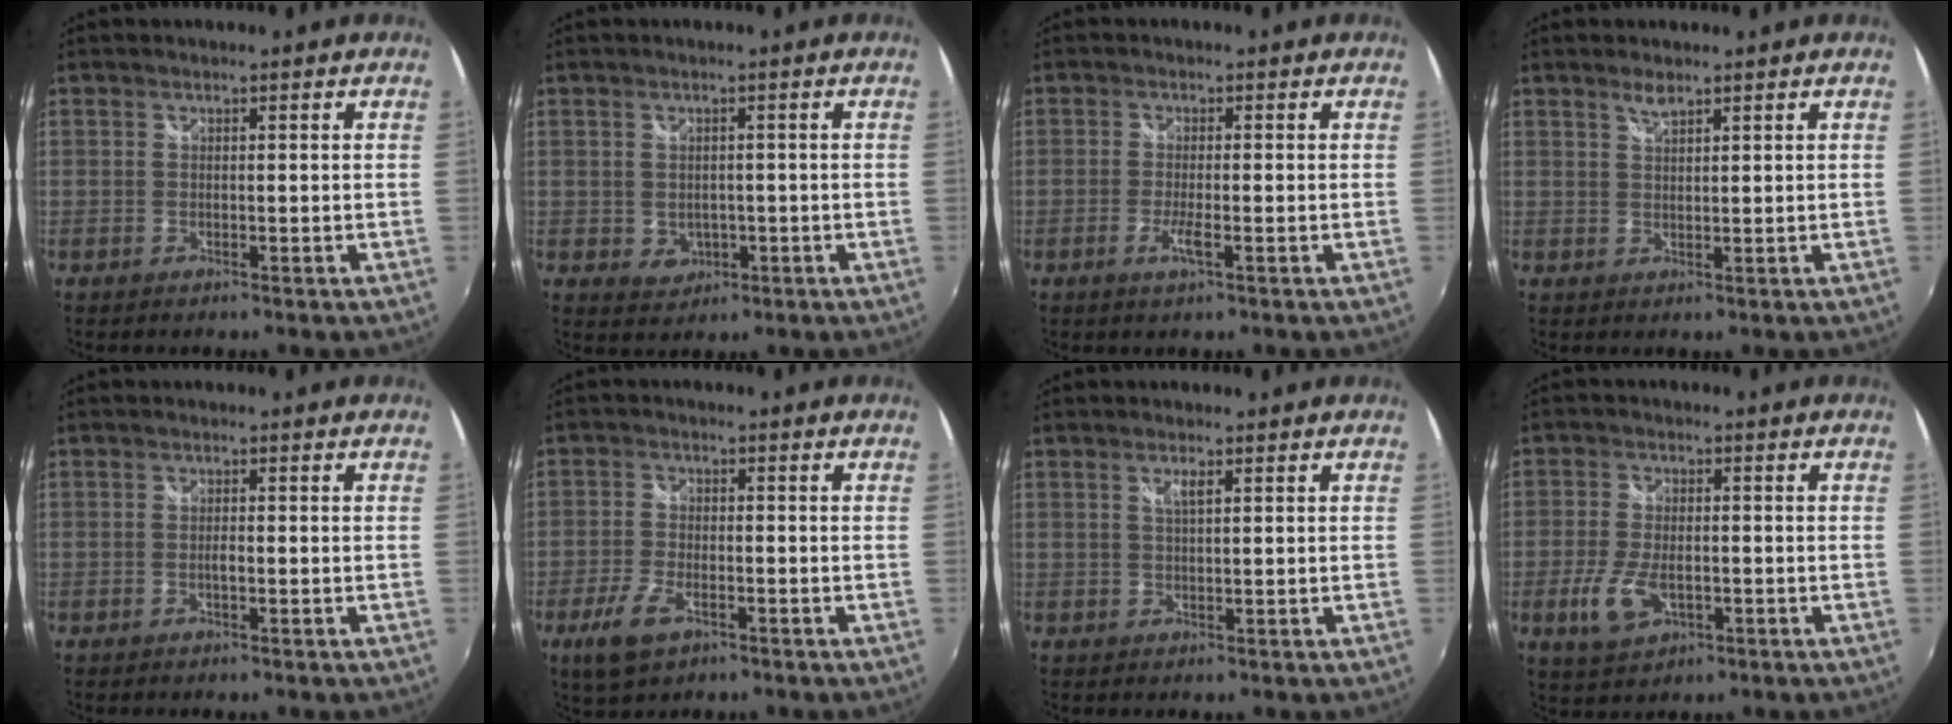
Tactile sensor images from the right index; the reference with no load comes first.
{"total": 3.5, "force": [-0.5, 3.2, 1.5], "torque": [-0.030, -0.001, 0.001]}
{"total": 2.8, "force": [-1.3, 0.1, 2.5], "torque": [-0.053, -0.007, -0.025]}
{"total": 2.0, "force": [1.7, 0.4, 1.1], "torque": [-0.018, 0.002, 0.030]}
{"total": 1.1, "force": [-0.4, 0.2, 1.0], "torque": [-0.020, 0.001, -0.008]}
{"total": 7.1, "force": [-3.8, 3.2, 5.0], "torque": [-0.124, -0.009, -0.069]}
{"total": 1.8, "force": [0.8, 0.3, 1.6], "torque": [-0.029, 0.001, 0.013]}
{"total": 8.0, "force": [-2.7, 4.4, 6.1], "torque": [-0.142, -0.011, -0.048]}